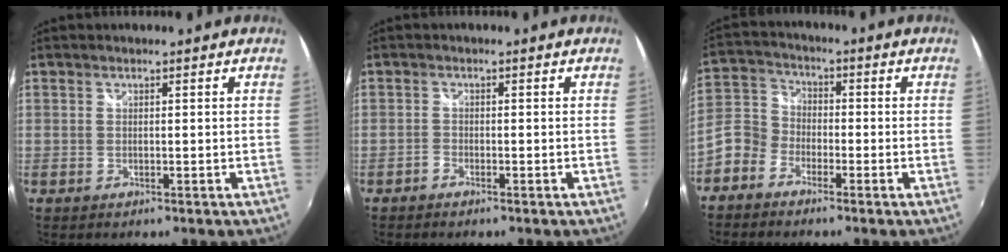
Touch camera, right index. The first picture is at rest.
{"total": 1.0, "force": [-1.0, 0.3, 0.3], "torque": [-0.012, 0.001, -0.021]}
{"total": 6.9, "force": [-4.3, 5.0, 2.1], "torque": [-0.047, 0.022, -0.102]}